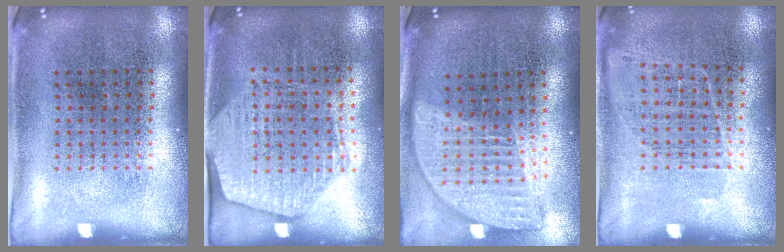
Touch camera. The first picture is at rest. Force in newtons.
{"total": 1.7, "press": 1.5, "slide": 0.8}
{"total": 2.0, "press": 1.6, "slide": 1.2}
{"total": 0.9, "press": 0.8, "slide": 0.5}